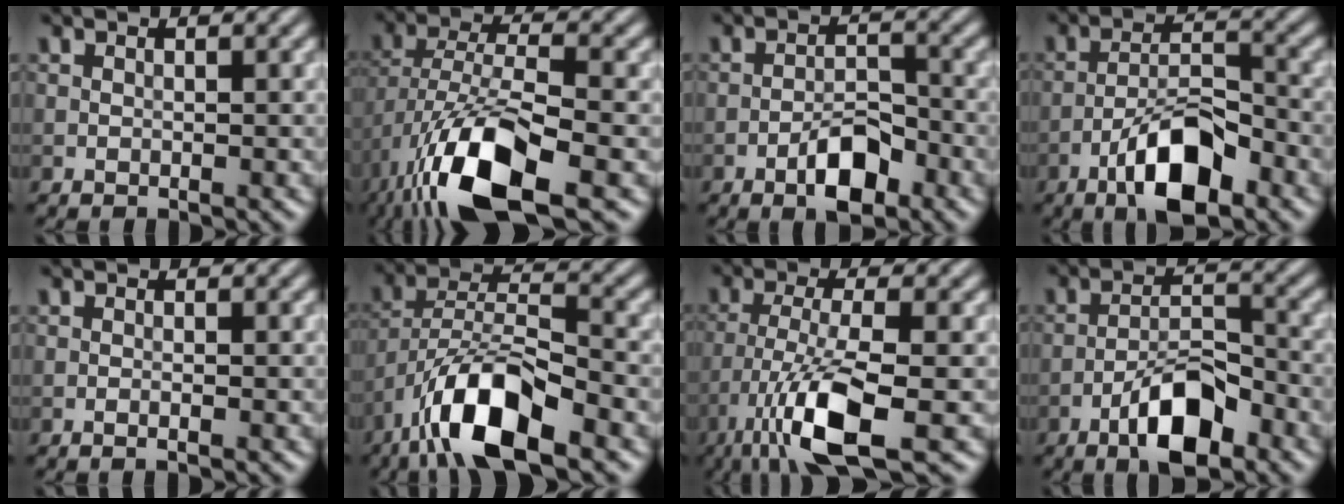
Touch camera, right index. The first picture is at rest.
{"total": 11.8, "force": [-6.3, 4.0, 9.1], "torque": [-0.182, -0.008, -0.119]}
{"total": 4.4, "force": [-2.4, 1.7, 3.2], "torque": [-0.047, 0.008, -0.044]}
{"total": 7.7, "force": [-4.3, 2.7, 5.8], "torque": [-0.098, 0.009, -0.082]}
{"total": 0.6, "force": [-0.3, 0.1, 0.6], "torque": [-0.010, -0.003, -0.007]}
{"total": 9.5, "force": [-5.7, 3.0, 7.0], "torque": [-0.125, 0.012, -0.106]}
{"total": 8.5, "force": [-4.3, 2.0, 7.0], "torque": [-0.137, -0.005, -0.087]}
{"total": 6.6, "force": [-3.8, 2.3, 4.8], "torque": [-0.080, 0.008, -0.071]}